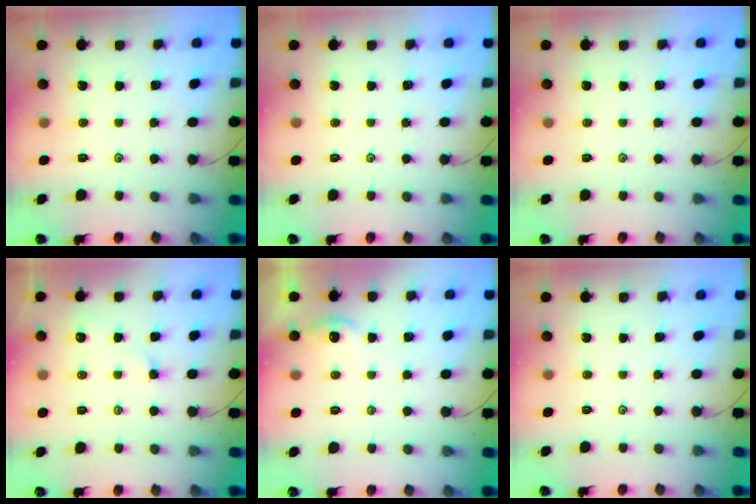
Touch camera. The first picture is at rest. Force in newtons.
{"total": 0.0}
{"total": 0.0}
{"total": 2.3, "press": 2.3, "slide": 0.3}
{"total": 1.5, "press": 1.5, "slide": 0.2}
{"total": 0.0}